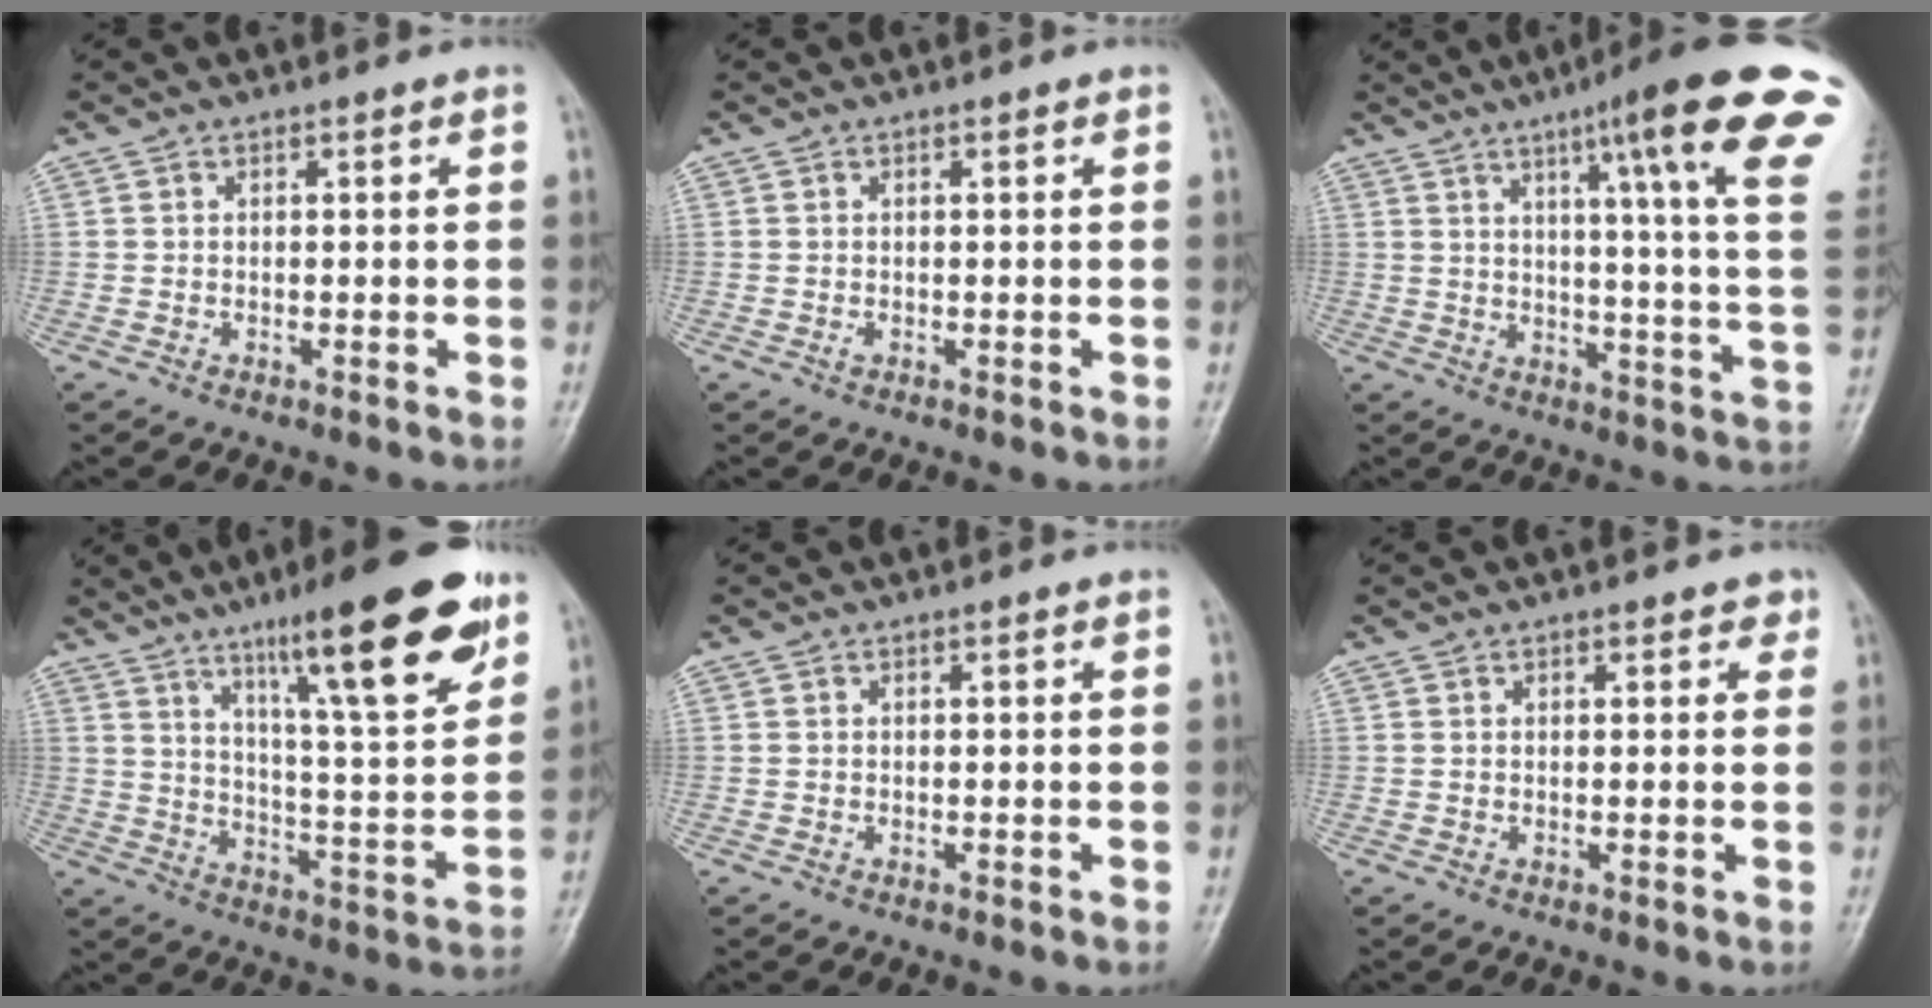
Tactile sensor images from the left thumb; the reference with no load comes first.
{"total": 0.6, "force": [0.0, 0.4, 0.5], "torque": [-0.005, -0.001, 0.000]}
{"total": 22.5, "force": [12.6, 1.2, 18.6], "torque": [-0.235, -0.054, 0.151]}
{"total": 21.6, "force": [12.8, 3.9, 16.9], "torque": [-0.225, -0.051, 0.201]}
{"total": 0.0}
{"total": 1.9, "force": [1.2, 1.0, 1.0], "torque": [0.003, -0.002, 0.009]}